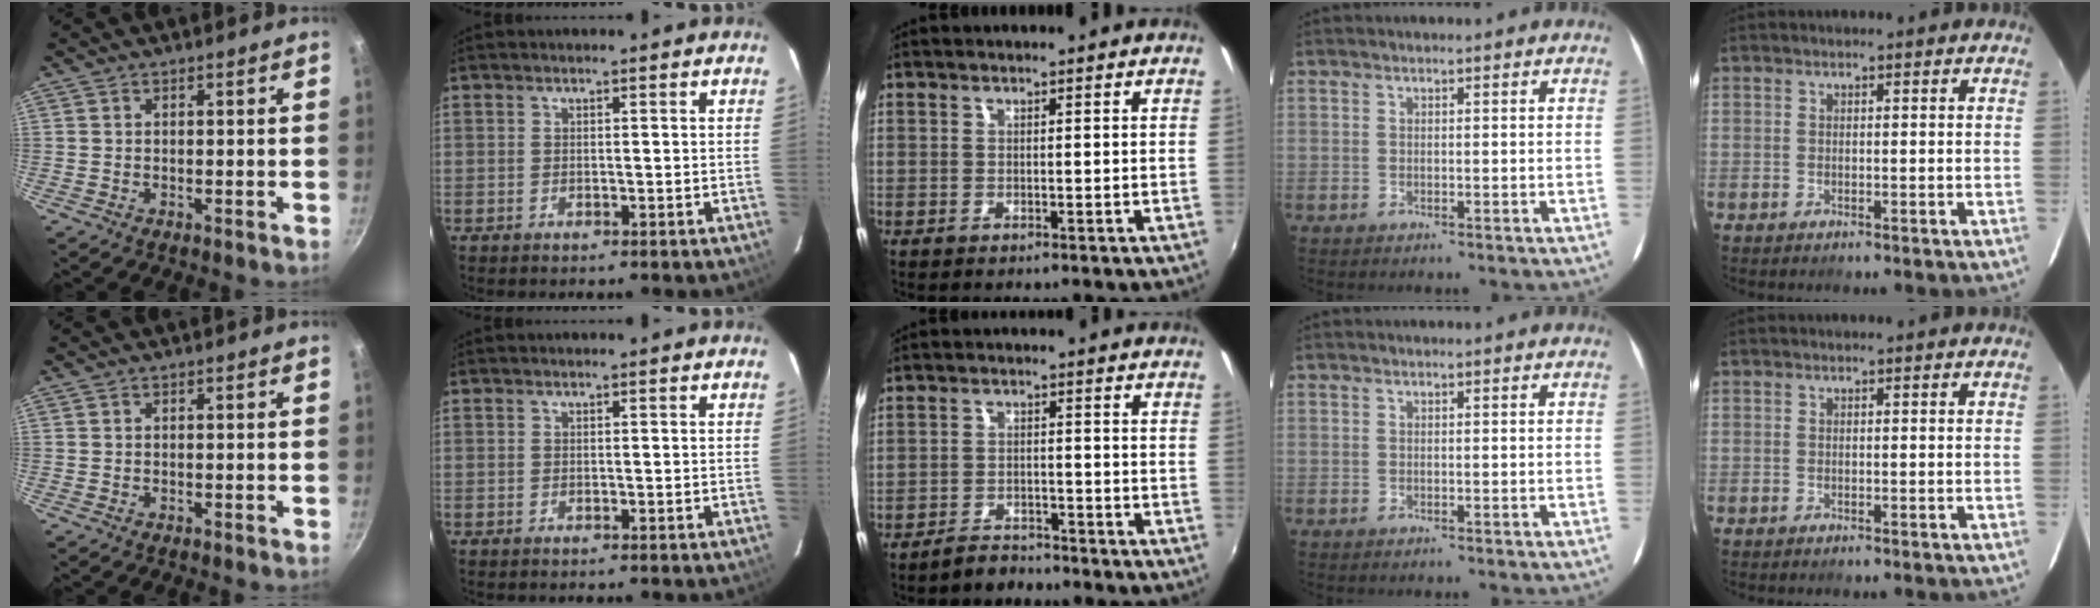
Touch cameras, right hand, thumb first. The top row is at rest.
{"middle": {"total": 4.1, "force": [-3.8, 1.4, 0.8], "torque": [-0.030, 0.005, -0.060]}}